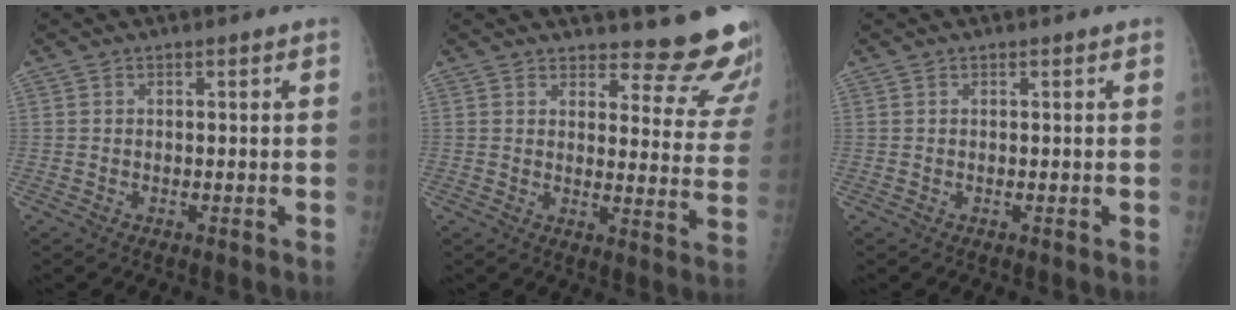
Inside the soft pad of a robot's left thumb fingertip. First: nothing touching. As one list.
[{"total": 14.1, "force": [13.5, 2.9, 2.6], "torque": [0.015, -0.144, 0.140]}, {"total": 0.0}]